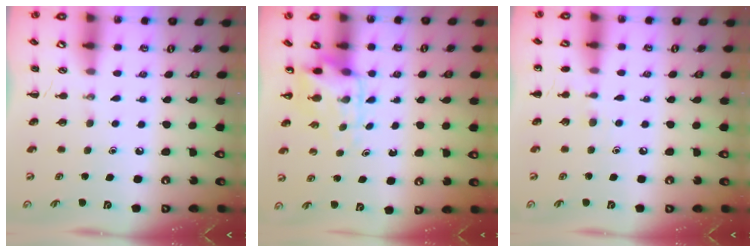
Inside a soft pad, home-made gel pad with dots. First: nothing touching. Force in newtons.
{"total": 4.6, "press": 4.5, "slide": 1.0}
{"total": 5.1, "press": 4.9, "slide": 1.7}